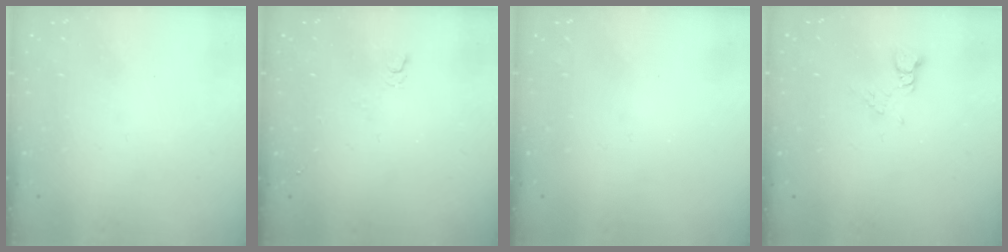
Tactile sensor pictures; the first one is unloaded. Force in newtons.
{"total": 2.7, "press": 2.6, "slide": 0.5}
{"total": 0.0}
{"total": 3.0, "press": 2.9, "slide": 0.4}